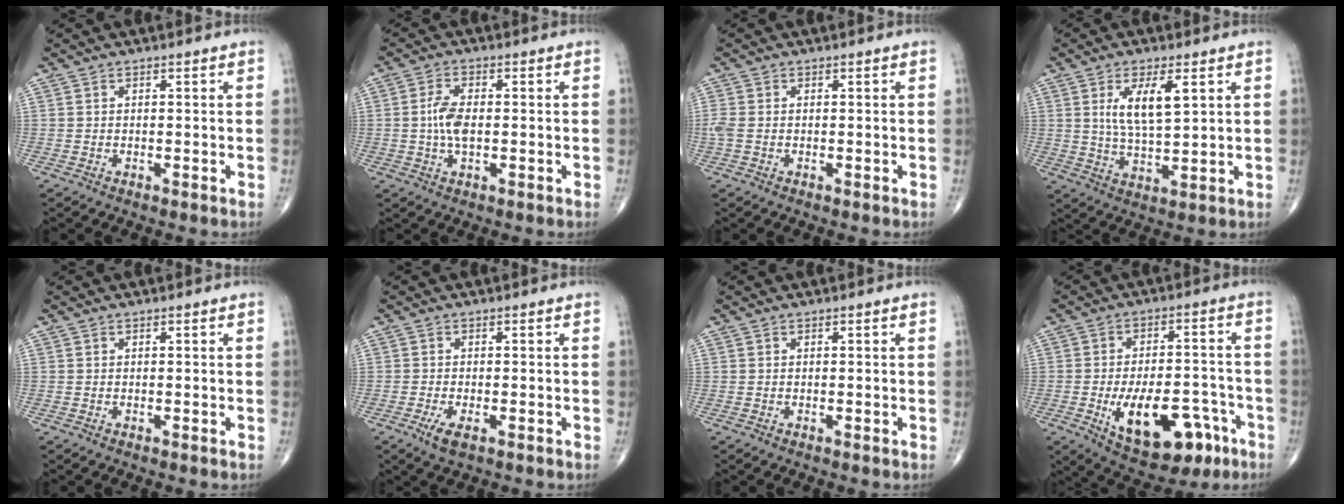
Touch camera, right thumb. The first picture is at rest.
{"total": 5.4, "force": [-0.2, 2.6, 4.7], "torque": [-0.098, 0.004, -0.008]}
{"total": 2.2, "force": [-0.3, 1.5, 1.7], "torque": [-0.058, 0.002, -0.006]}
{"total": 8.8, "force": [3.0, 3.1, 7.6], "torque": [-0.132, -0.018, 0.060]}
{"total": 0.0}
{"total": 3.1, "force": [-1.5, 1.2, 2.5], "torque": [-0.050, -0.005, -0.027]}
{"total": 0.0}
{"total": 16.9, "force": [-7.0, 8.6, 12.8], "torque": [-0.170, 0.037, -0.089]}